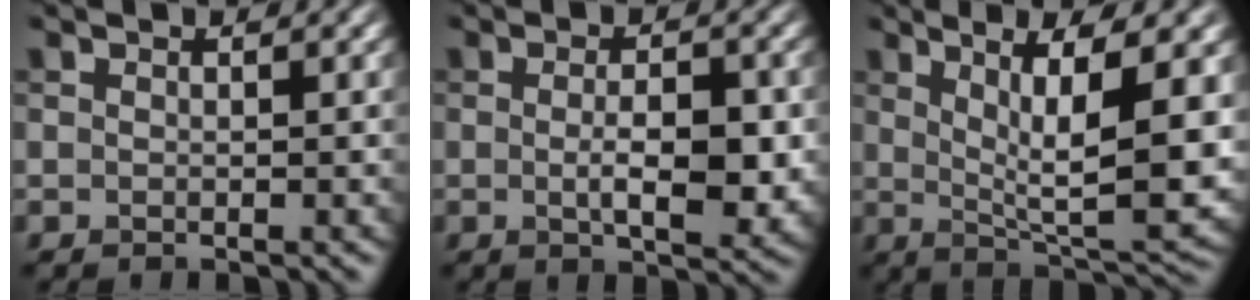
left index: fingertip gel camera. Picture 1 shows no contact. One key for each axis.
{"total": 4.8, "fx": -0.4, "fy": 1.9, "fz": 4.4, "tx": -0.075, "ty": -0.009, "tz": -0.005}
{"total": 9.6, "fx": 2.0, "fy": 2.4, "fz": 9.0, "tx": -0.141, "ty": -0.007, "tz": 0.040}